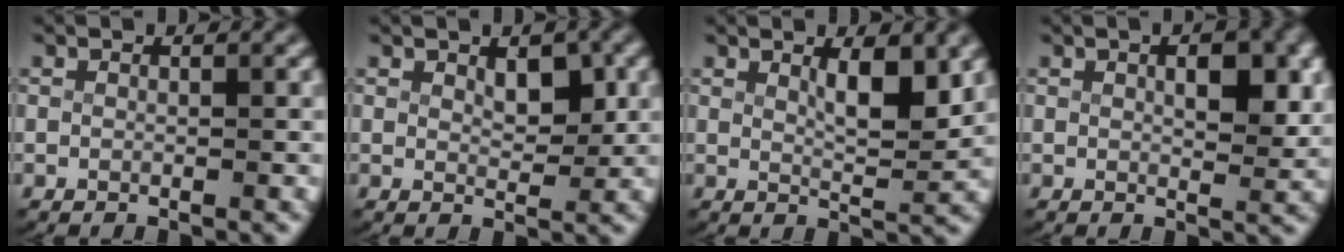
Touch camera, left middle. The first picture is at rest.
{"total": 2.2, "force": [1.1, 1.0, 1.7], "torque": [-0.023, -0.016, 0.024]}
{"total": 3.5, "force": [1.6, 0.8, 3.0], "torque": [-0.049, -0.020, 0.034]}
{"total": 3.0, "force": [0.9, 1.1, 2.7], "torque": [-0.037, -0.009, 0.014]}